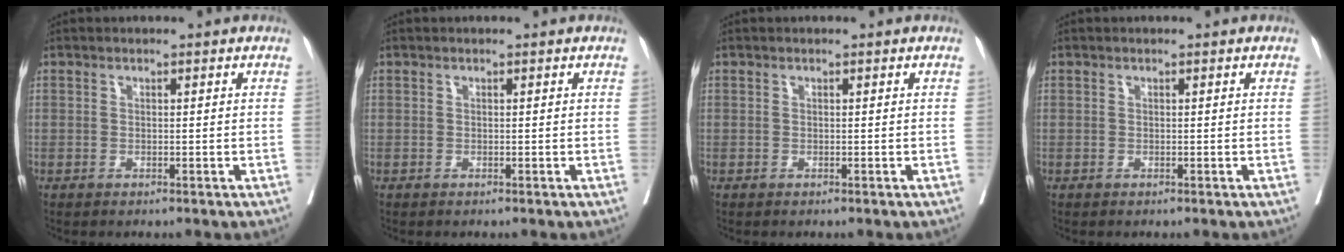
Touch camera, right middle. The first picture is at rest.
{"total": 0.0}
{"total": 0.0}
{"total": 0.0}